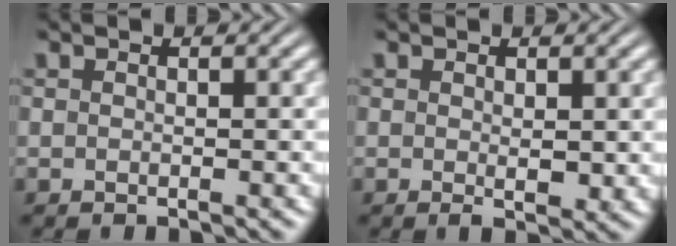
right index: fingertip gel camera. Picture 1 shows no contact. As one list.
[{"total": 1.2, "force": [0.2, 0.4, 1.1], "torque": [-0.013, -0.010, 0.006]}]